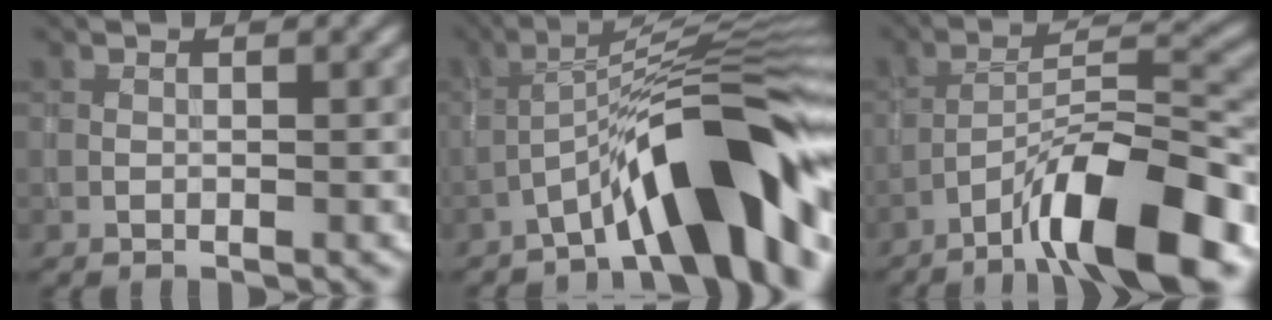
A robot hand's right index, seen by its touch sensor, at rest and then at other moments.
{"total": 11.6, "force": [-6.0, 2.3, 9.6], "torque": [-0.131, 0.028, -0.103]}
{"total": 10.4, "force": [-6.3, 2.2, 8.0], "torque": [-0.127, 0.013, -0.108]}